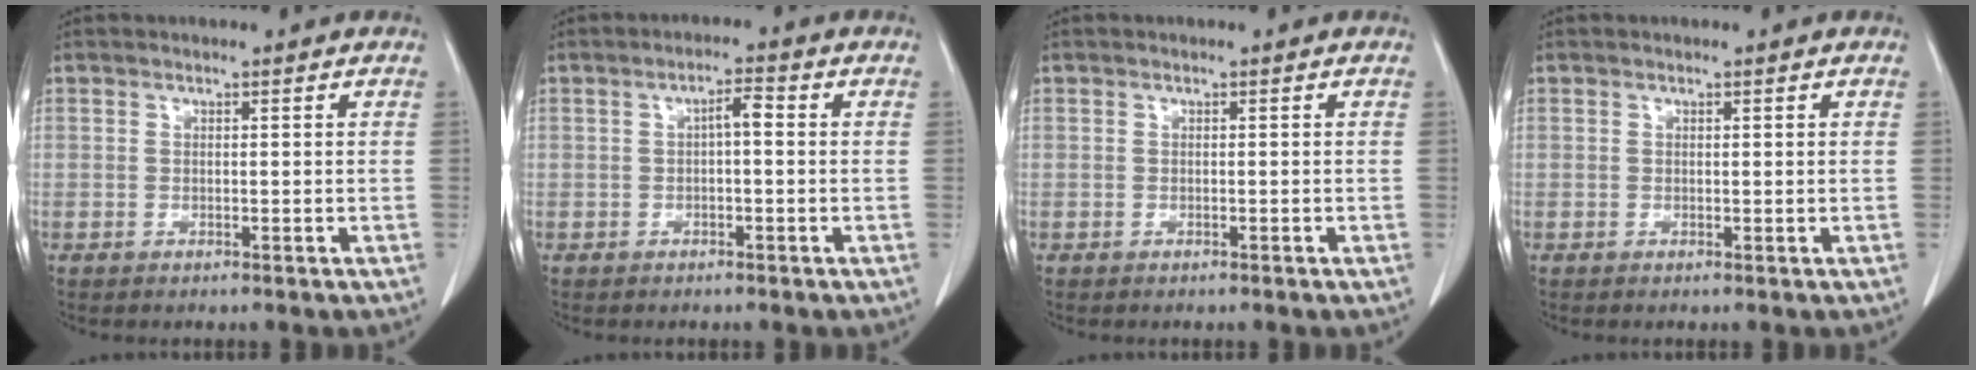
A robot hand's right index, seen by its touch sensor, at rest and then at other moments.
{"total": 2.7, "force": [0.2, 0.7, 2.6], "torque": [-0.041, 0.013, 0.003]}
{"total": 0.0}
{"total": 0.0}